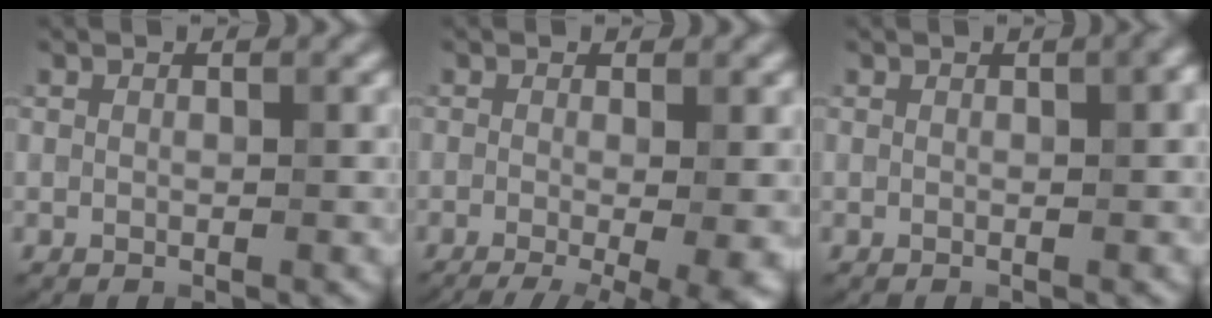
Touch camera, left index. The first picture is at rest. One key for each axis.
{"total": 9.7, "fx": -3.1, "fy": 3.7, "fz": 8.4, "tx": -0.086, "ty": -0.007, "tz": -0.037}
{"total": 2.4, "fx": 0.2, "fy": 0.7, "fz": 2.3, "tx": -0.015, "ty": 0.004, "tz": 0.000}